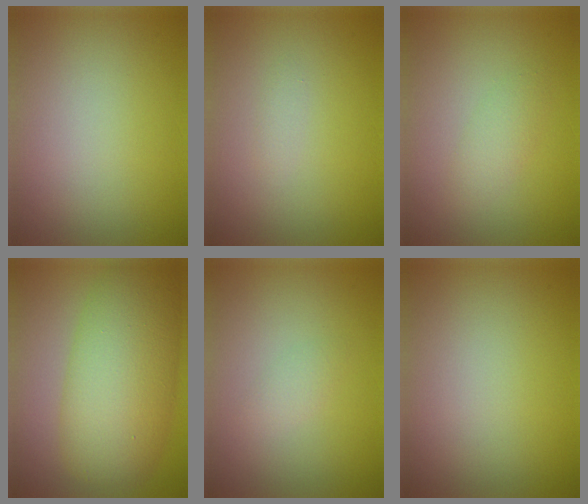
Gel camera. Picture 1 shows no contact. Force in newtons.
{"total": 0.6, "press": 0.6, "slide": 0.0}
{"total": 1.5, "press": 1.5, "slide": 0.1}
{"total": 9.4, "press": 9.4, "slide": 0.1}
{"total": 1.0, "press": 1.0, "slide": 0.0}
{"total": 0.0}